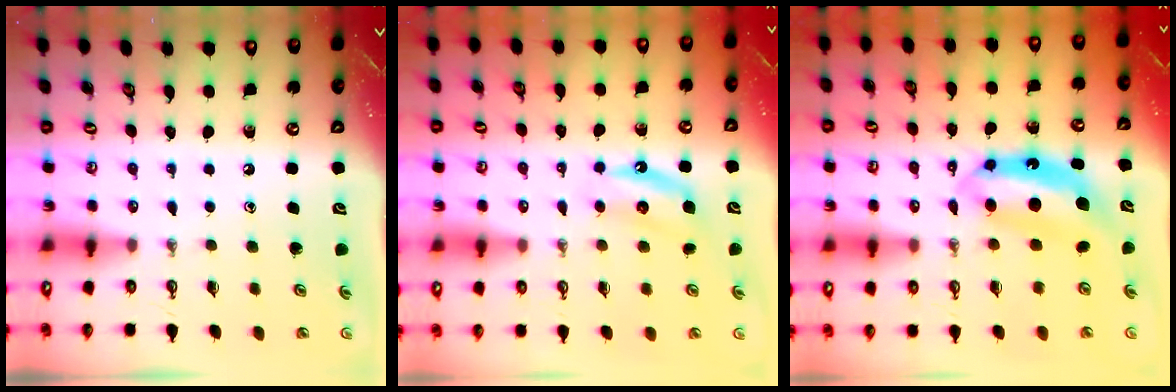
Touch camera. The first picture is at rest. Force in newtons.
{"total": 6.1, "press": 6.1, "slide": 0.8}
{"total": 7.2, "press": 7.2, "slide": 0.7}